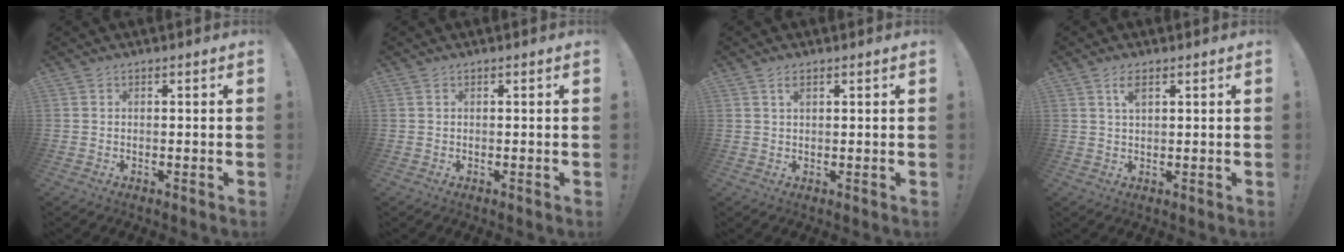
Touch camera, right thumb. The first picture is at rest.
{"total": 0.0}
{"total": 1.9, "force": [1.2, 0.5, 1.4], "torque": [-0.014, -0.006, 0.018]}
{"total": 3.4, "force": [1.9, 1.1, 2.6], "torque": [-0.040, -0.005, 0.031]}